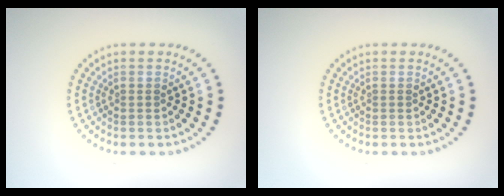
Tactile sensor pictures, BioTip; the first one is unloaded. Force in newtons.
{"total": 0.0}